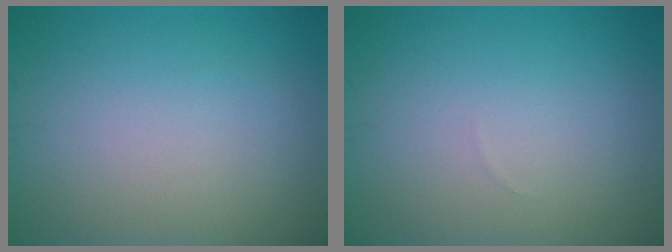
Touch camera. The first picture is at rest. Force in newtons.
{"total": 0.0}